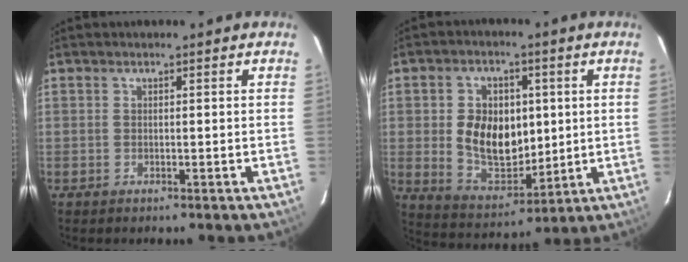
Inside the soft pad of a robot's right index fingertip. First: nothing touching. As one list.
[{"total": 12.7, "force": [0.9, 8.7, 9.1], "torque": [-0.178, 0.004, 0.034]}]